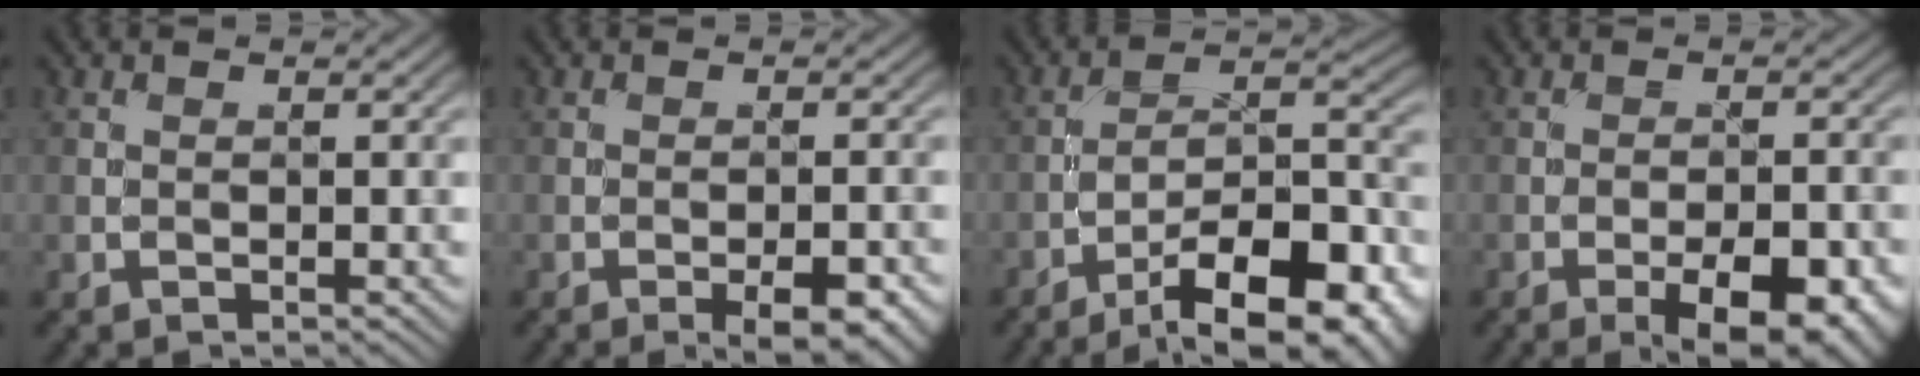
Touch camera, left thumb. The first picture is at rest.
{"total": 5.4, "force": [-3.0, 1.7, 4.2], "torque": [-0.067, 0.006, -0.032]}
{"total": 16.3, "force": [-10.6, 5.4, 11.2], "torque": [-0.170, -0.009, -0.161]}
{"total": 9.2, "force": [-4.8, 3.2, 7.1], "torque": [-0.103, 0.004, -0.056]}